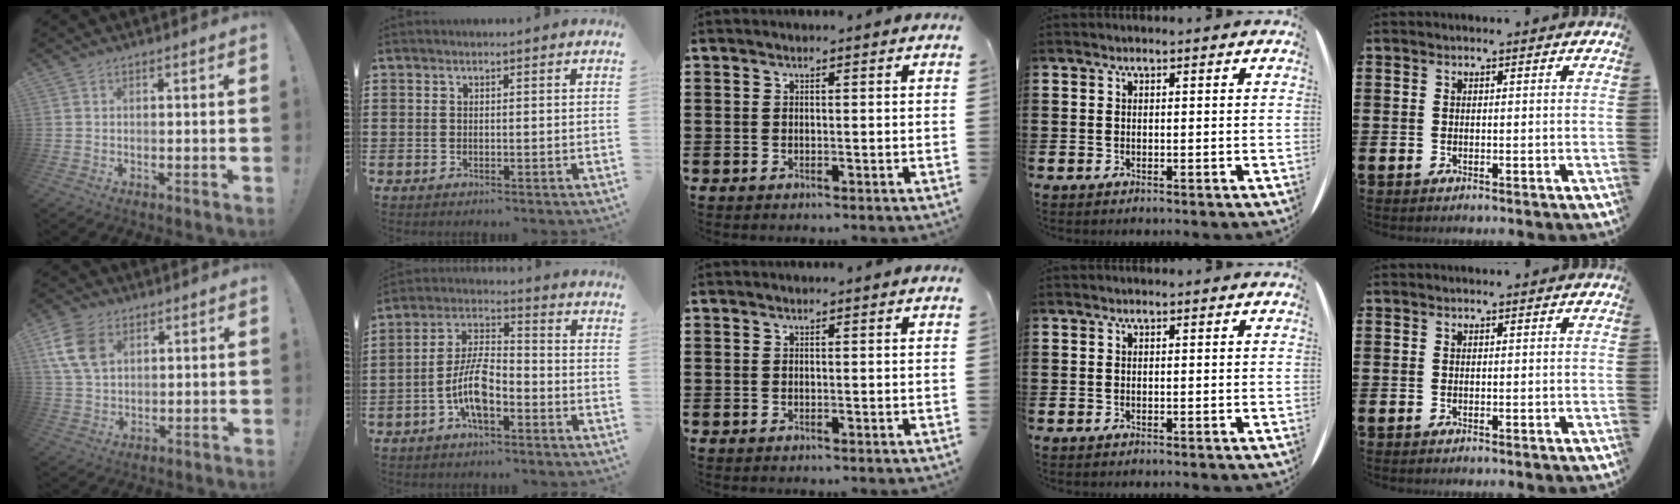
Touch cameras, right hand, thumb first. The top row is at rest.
{"thumb": {"total": 12.5, "force": [5.1, 8.8, 7.3], "torque": [-0.137, -0.012, 0.104]}, "index": {"total": 8.4, "force": [-3.5, 3.3, 6.8], "torque": [-0.155, 0.001, -0.071]}}